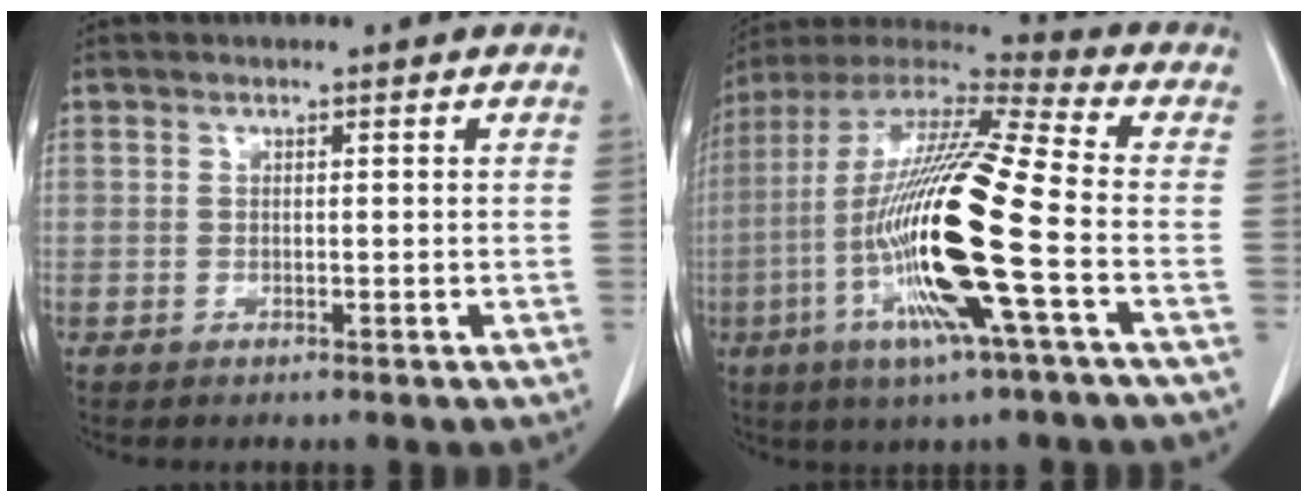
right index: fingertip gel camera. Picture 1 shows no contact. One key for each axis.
{"total": 21.2, "fx": -5.2, "fy": 0.7, "fz": 20.5, "tx": -0.428, "ty": -0.022, "tz": -0.108}